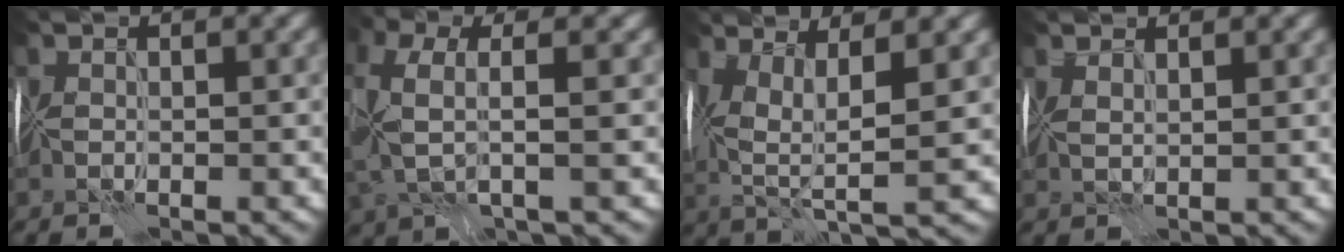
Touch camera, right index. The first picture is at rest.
{"total": 5.1, "force": [0.9, 1.9, 4.7], "torque": [-0.110, 0.005, 0.007]}
{"total": 6.7, "force": [2.0, 2.3, 6.0], "torque": [-0.127, 0.004, 0.036]}
{"total": 1.8, "force": [1.5, 0.4, 1.0], "torque": [-0.024, 0.007, 0.025]}